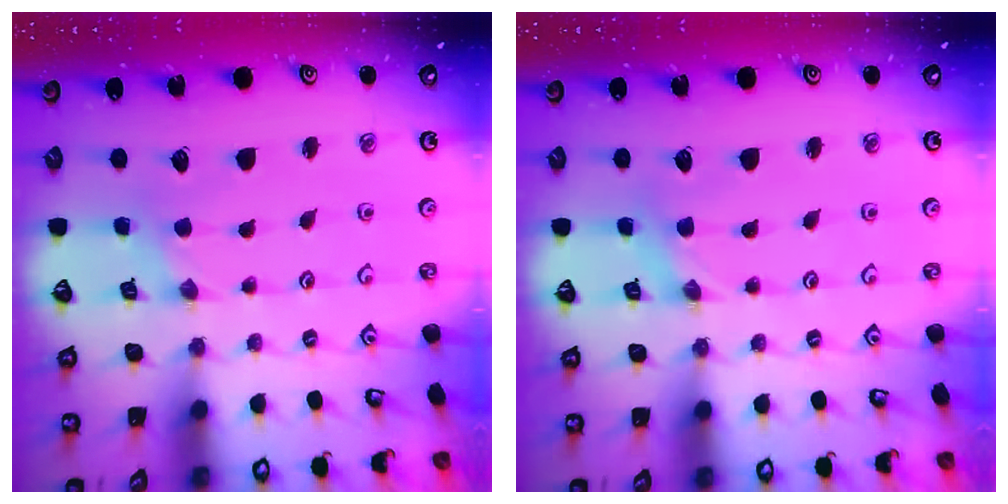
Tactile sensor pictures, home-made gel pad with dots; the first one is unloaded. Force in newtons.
{"total": 0.0}